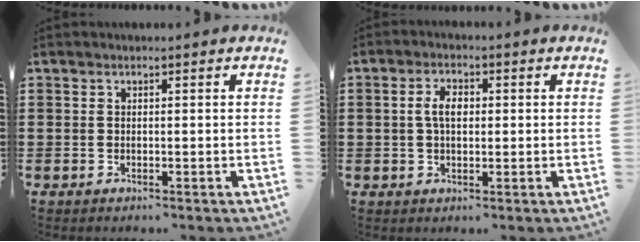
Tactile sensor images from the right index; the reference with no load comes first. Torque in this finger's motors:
{"motor_torque": [0.55, -0.47, 0.37, 0.03]}